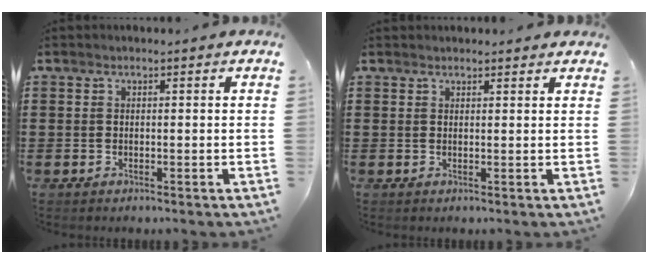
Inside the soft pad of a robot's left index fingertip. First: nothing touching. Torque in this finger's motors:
{"motor_torque": [1.17, -0.96, 0.34, 0.07]}